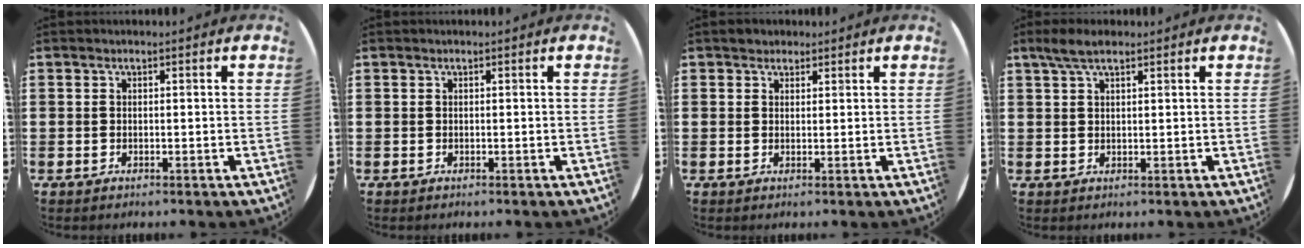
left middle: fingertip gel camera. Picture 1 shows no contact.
{"total": 0.0}
{"total": 1.6, "force": [1.4, 0.7, -0.1], "torque": [0.007, 0.001, 0.027]}
{"total": 3.2, "force": [2.2, 1.0, 2.1], "torque": [-0.045, 0.004, 0.040]}